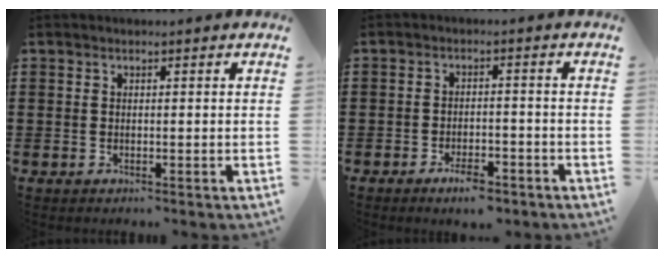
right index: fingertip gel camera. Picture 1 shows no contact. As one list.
[{"total": 3.6, "force": [-2.7, 1.0, 2.0], "torque": [-0.033, 0.008, -0.050]}]